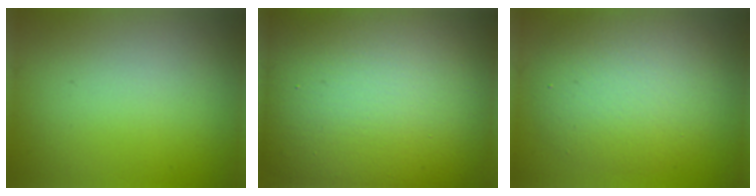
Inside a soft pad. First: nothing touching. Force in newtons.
{"total": 21.0, "press": 21.0, "slide": 1.1}
{"total": 6.1, "press": 6.1, "slide": 0.2}